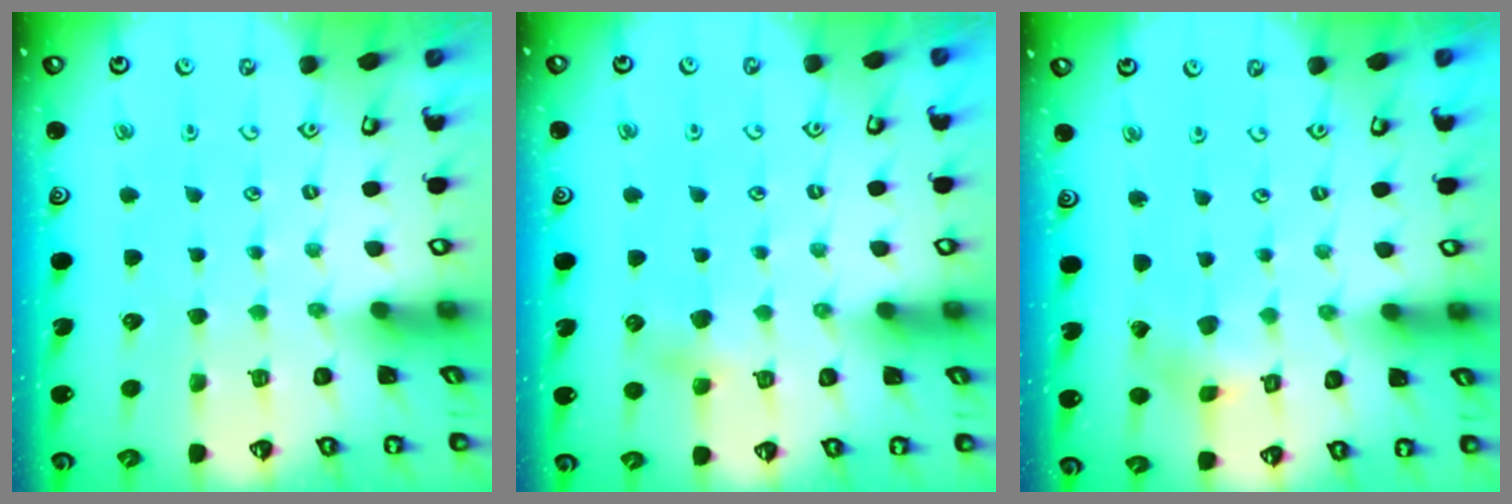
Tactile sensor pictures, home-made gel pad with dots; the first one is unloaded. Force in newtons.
{"total": 5.5, "press": 5.4, "slide": 0.5}
{"total": 1.7, "press": 1.6, "slide": 0.4}